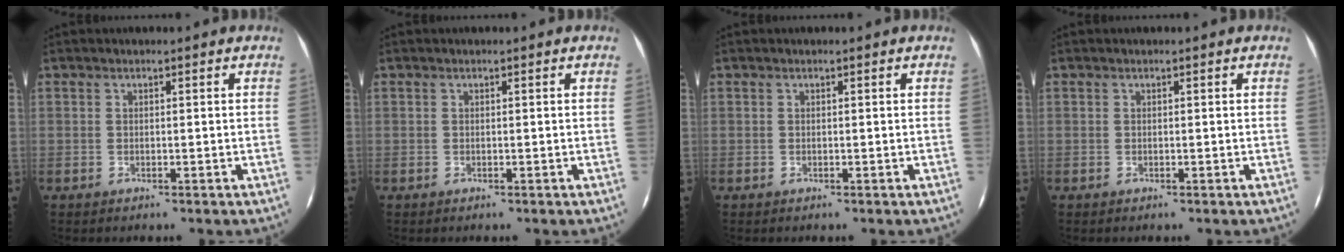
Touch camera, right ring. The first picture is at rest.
{"total": 0.0}
{"total": 0.0}
{"total": 0.0}